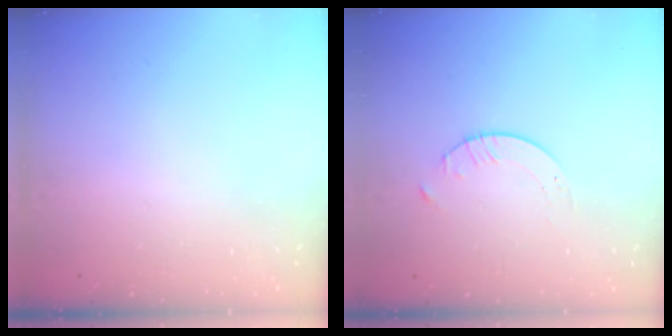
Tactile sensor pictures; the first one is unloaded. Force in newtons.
{"total": 1.7, "press": 1.7, "slide": 0.2}